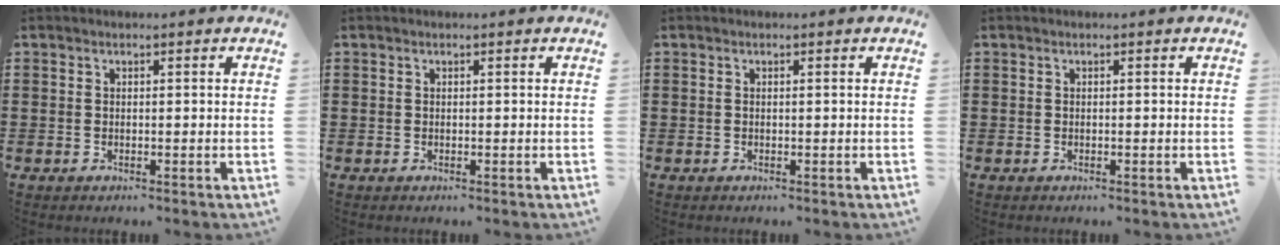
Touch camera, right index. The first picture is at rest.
{"total": 0.0}
{"total": 0.0}
{"total": 0.0}